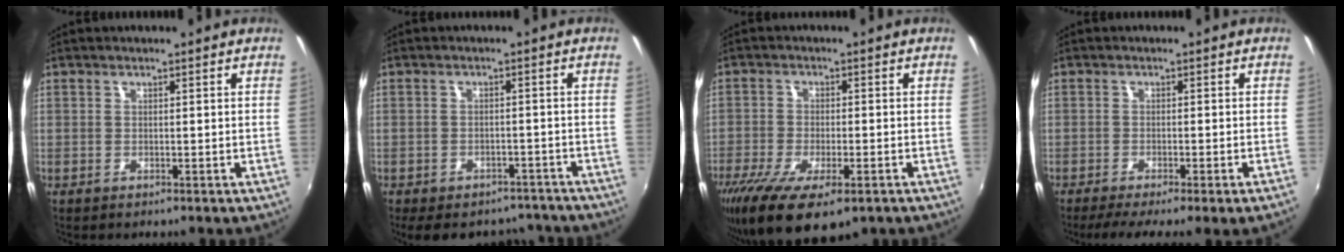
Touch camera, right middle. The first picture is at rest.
{"total": 13.2, "force": [-10.9, 5.8, 4.7], "torque": [-0.100, 0.002, -0.130]}
{"total": 13.9, "force": [-8.8, 4.8, 9.7], "torque": [-0.204, -0.050, -0.141]}
{"total": 6.3, "force": [-4.6, -1.2, 4.1], "torque": [-0.074, -0.019, -0.069]}